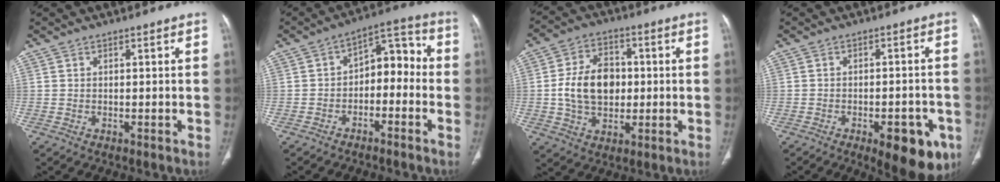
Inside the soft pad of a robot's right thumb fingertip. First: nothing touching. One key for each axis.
{"total": 9.3, "fx": -2.5, "fy": 6.1, "fz": 6.6, "tx": -0.052, "ty": 0.053, "tz": -0.051}
{"total": 12.4, "fx": -0.1, "fy": 8.7, "fz": 8.8, "tx": -0.131, "ty": 0.014, "tz": -0.002}
{"total": 12.1, "fx": -5.9, "fy": 5.0, "fz": 9.2, "tx": -0.090, "ty": 0.014, "tz": -0.070}